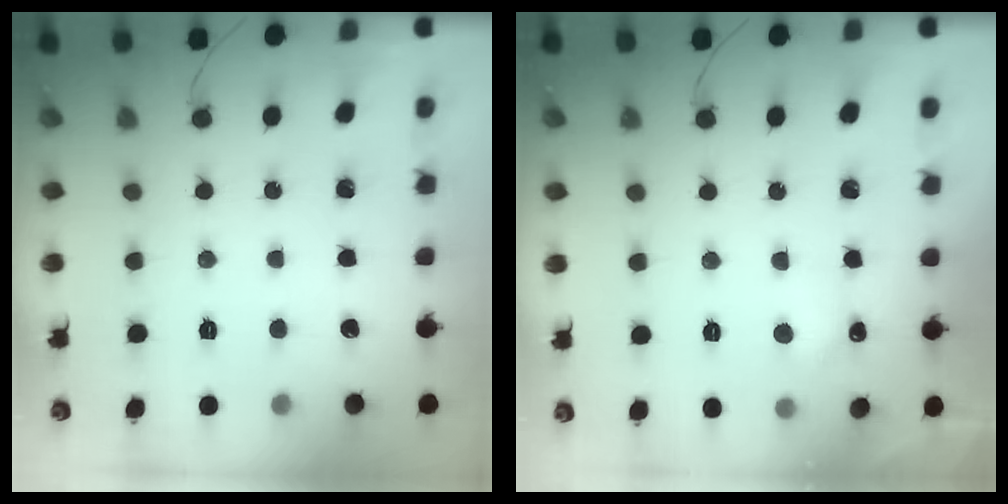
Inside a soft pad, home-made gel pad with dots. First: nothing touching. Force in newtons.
{"total": 5.1, "press": 4.9, "slide": 1.3}